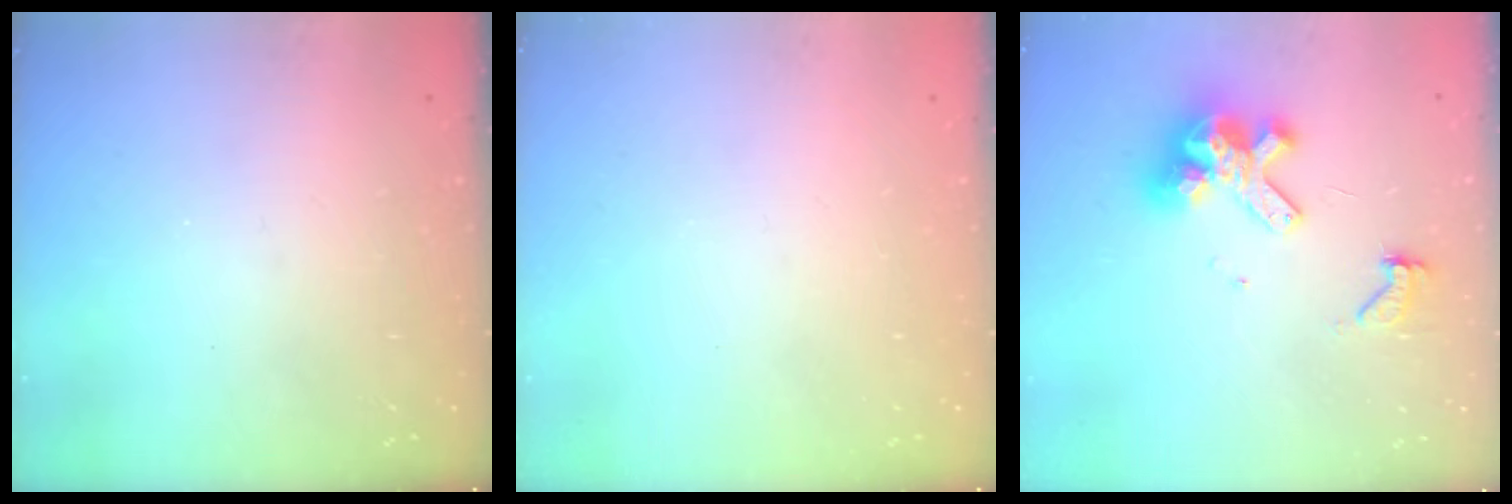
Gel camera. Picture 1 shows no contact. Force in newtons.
{"total": 0.0}
{"total": 11.4, "press": 11.4, "slide": 1.4}